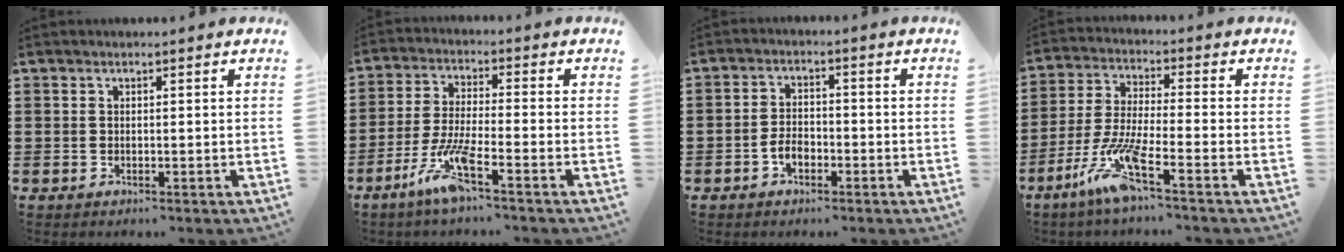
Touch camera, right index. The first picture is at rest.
{"total": 7.7, "force": [-4.8, 0.6, 6.0], "torque": [-0.144, -0.015, -0.097]}
{"total": 3.2, "force": [-1.5, 1.8, 2.1], "torque": [-0.049, -0.002, -0.031]}
{"total": 9.4, "force": [-6.0, 0.5, 7.2], "torque": [-0.178, -0.021, -0.123]}